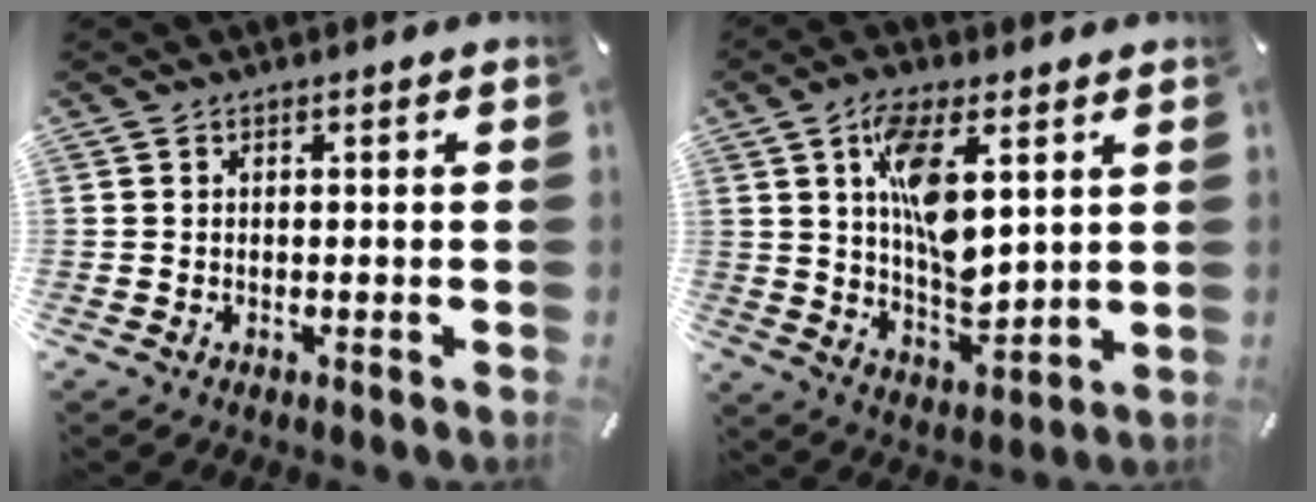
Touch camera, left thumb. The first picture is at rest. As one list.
[{"total": 12.9, "force": [4.7, 6.4, 10.1], "torque": [-0.176, -0.013, 0.080]}]